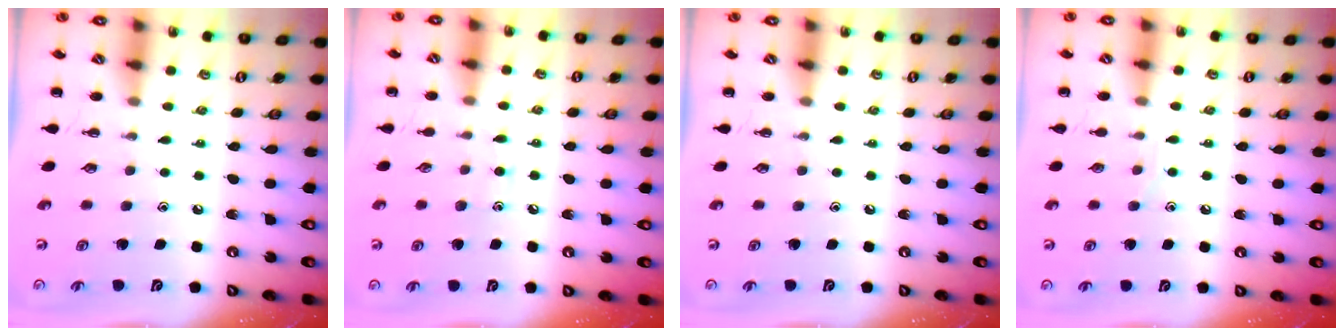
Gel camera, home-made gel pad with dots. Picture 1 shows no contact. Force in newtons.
{"total": 5.7, "press": 5.4, "slide": 1.8}
{"total": 0.0}
{"total": 5.3, "press": 5.0, "slide": 1.6}